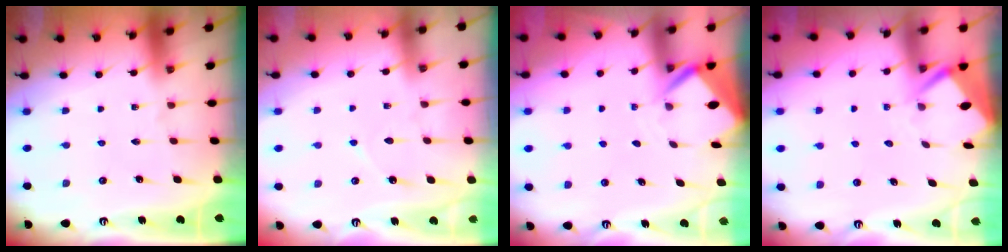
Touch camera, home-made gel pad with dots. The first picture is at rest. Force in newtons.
{"total": 3.7, "press": 3.7, "slide": 0.3}
{"total": 3.5, "press": 3.5, "slide": 0.3}
{"total": 3.3, "press": 3.3, "slide": 0.3}